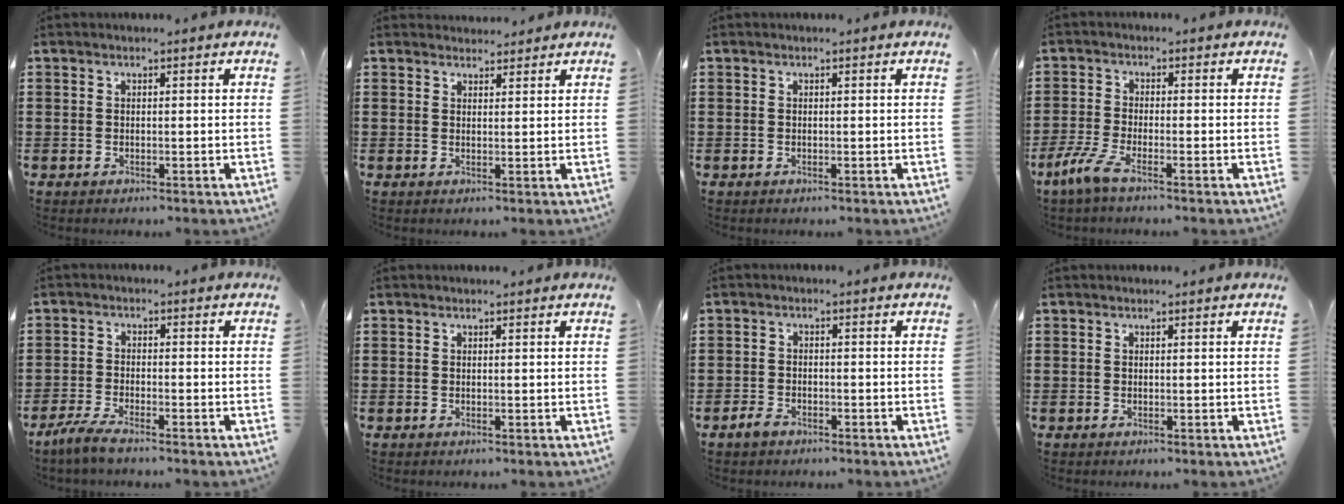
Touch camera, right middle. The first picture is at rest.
{"total": 2.0, "force": [2.0, 0.5, -0.1], "torque": [0.005, 0.000, 0.036]}
{"total": 0.0}
{"total": 4.7, "force": [-3.0, 0.9, 3.4], "torque": [-0.091, -0.016, -0.065]}
{"total": 3.5, "force": [-3.0, 0.3, 1.7], "torque": [-0.051, -0.010, -0.064]}
{"total": 0.0}
{"total": 2.5, "force": [-1.7, 1.3, 1.2], "torque": [-0.030, 0.001, -0.037]}
{"total": 0.0}